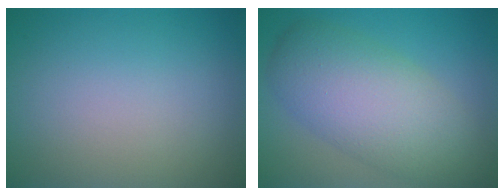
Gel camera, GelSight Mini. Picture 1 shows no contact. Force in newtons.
{"total": 8.1, "press": 8.1, "slide": 0.4}